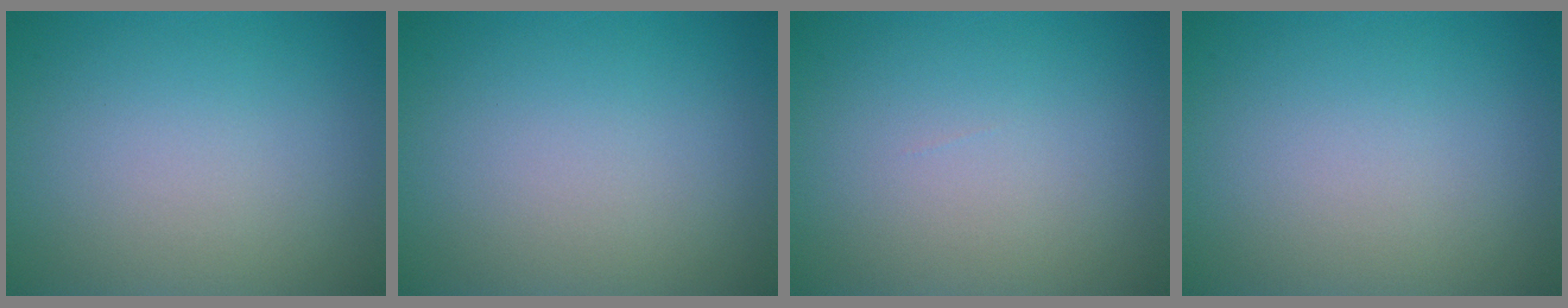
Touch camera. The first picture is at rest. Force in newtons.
{"total": 0.0}
{"total": 0.0}
{"total": 0.0}